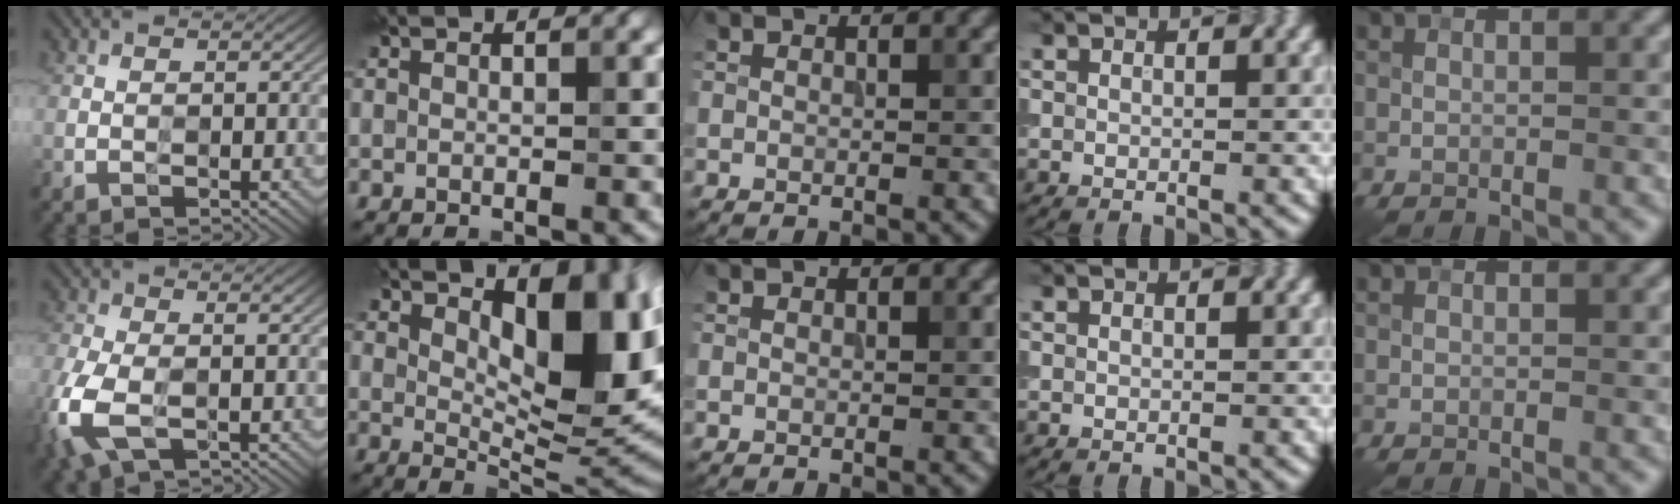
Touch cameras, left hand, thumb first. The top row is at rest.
{"thumb": {"total": 8.7, "force": [-2.7, 4.4, 7.0], "torque": [-0.186, -0.019, -0.058]}, "index": {"total": 11.1, "force": [3.8, 4.6, 9.4], "torque": [-0.127, -0.004, 0.065]}}